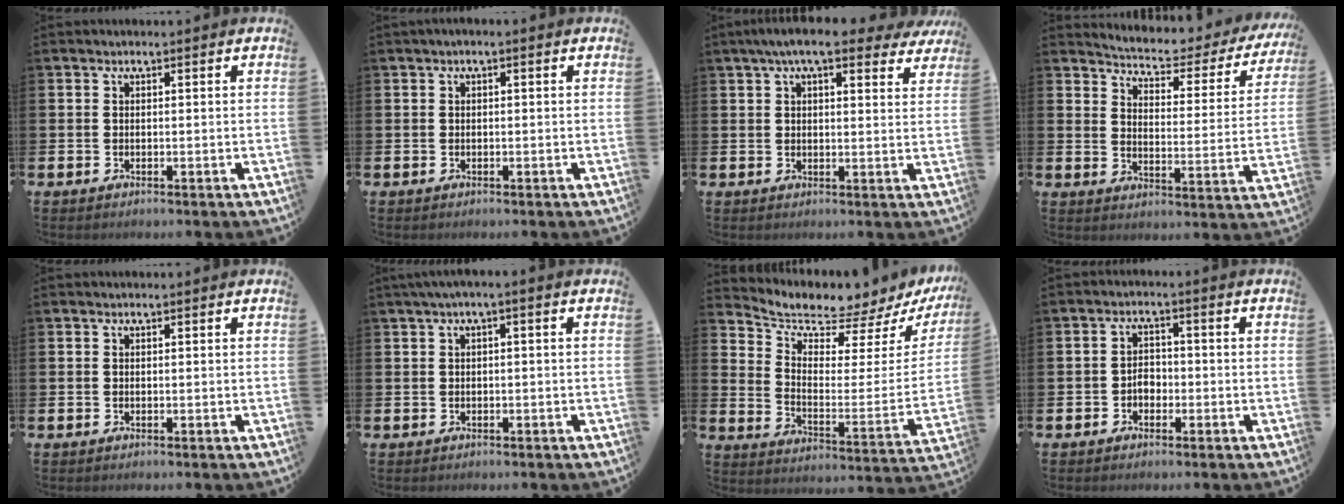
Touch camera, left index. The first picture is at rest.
{"total": 0.6, "force": [-0.2, 0.1, 0.5], "torque": [-0.011, 0.003, -0.004]}
{"total": 6.9, "force": [5.6, 1.6, 3.7], "torque": [-0.064, -0.013, 0.096]}
{"total": 4.3, "force": [4.1, 0.9, 1.1], "torque": [-0.046, -0.038, 0.062]}
{"total": 0.0}
{"total": 1.1, "force": [-0.2, 0.0, 1.1], "torque": [-0.019, 0.000, -0.004]}
{"total": 6.1, "force": [5.9, 1.1, 0.8], "torque": [-0.045, -0.066, 0.094]}
{"total": 2.3, "force": [-1.0, 1.7, 1.2], "torque": [-0.024, 0.007, -0.022]}